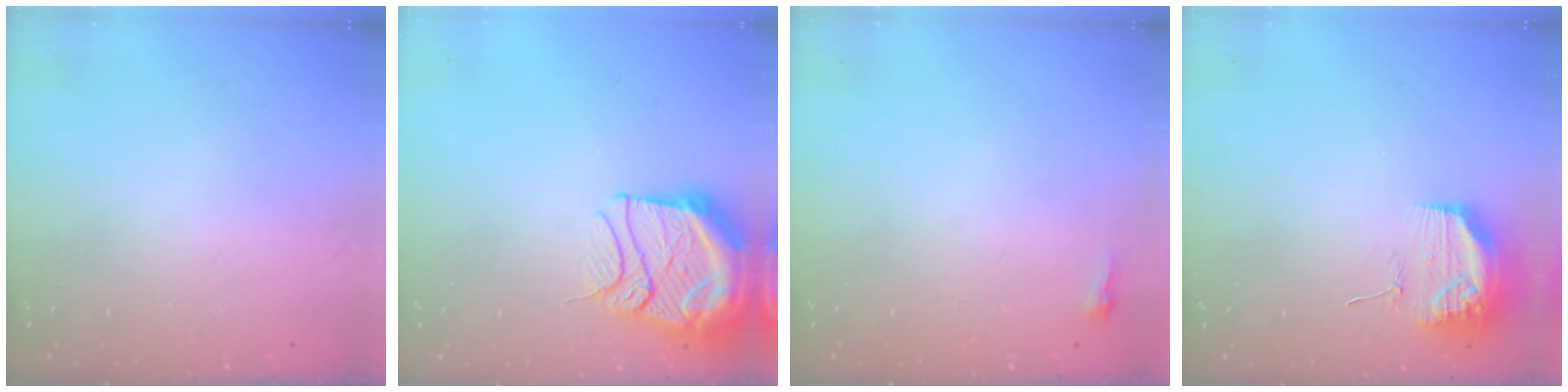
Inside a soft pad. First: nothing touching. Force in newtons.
{"total": 17.9, "press": 16.5, "slide": 6.9}
{"total": 2.4, "press": 2.4, "slide": 0.6}
{"total": 12.3, "press": 12.3, "slide": 1.1}